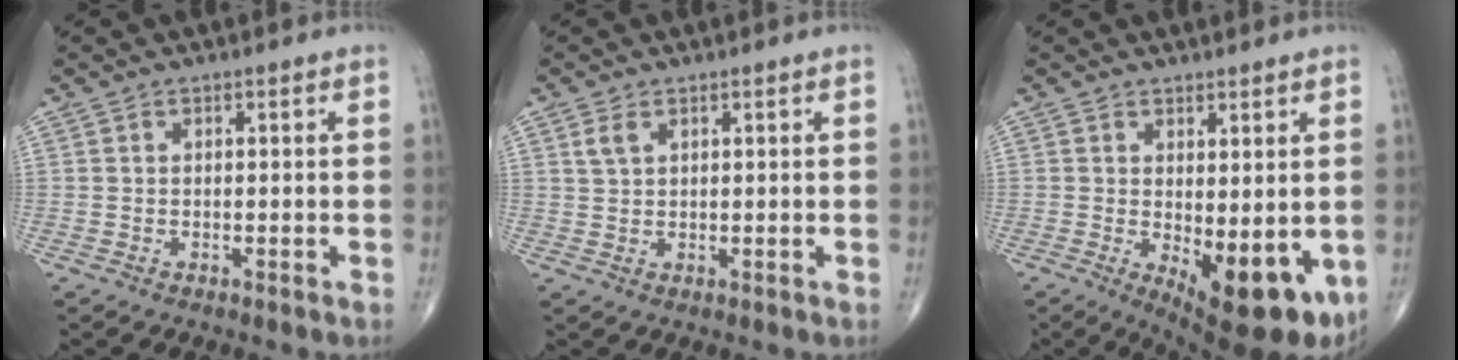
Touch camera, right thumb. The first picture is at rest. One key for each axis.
{"total": 2.3, "fx": 1.2, "fy": 1.3, "fz": 1.4, "tx": -0.028, "ty": 0.002, "tz": 0.029}
{"total": 11.8, "fx": -2.4, "fy": 4.7, "fz": 10.6, "tx": -0.129, "ty": -0.025, "tz": -0.017}